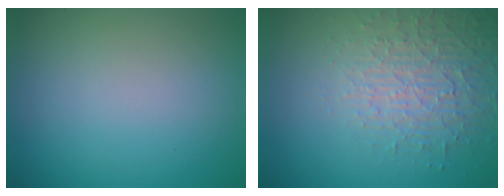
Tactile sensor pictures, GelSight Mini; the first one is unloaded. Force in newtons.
{"total": 4.2, "press": 3.8, "slide": 1.9}